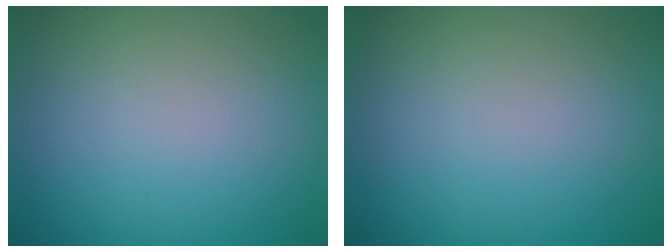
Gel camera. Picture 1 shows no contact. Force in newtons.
{"total": 0.0}